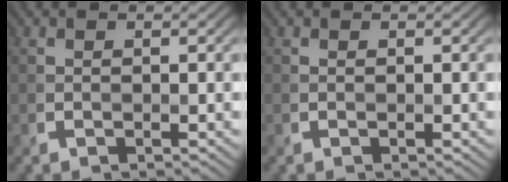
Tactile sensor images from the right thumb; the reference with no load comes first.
{"total": 0.0}